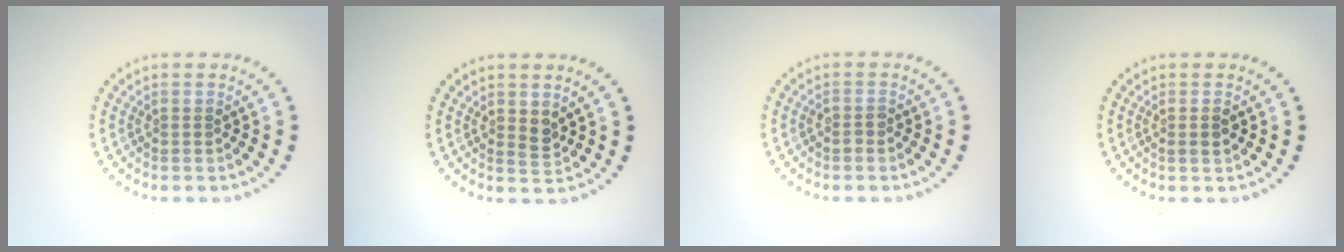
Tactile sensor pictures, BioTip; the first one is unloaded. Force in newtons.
{"total": 1.1, "press": 1.0, "slide": 0.5}
{"total": 0.8, "press": 0.6, "slide": 0.4}
{"total": 1.1, "press": 1.0, "slide": 0.5}